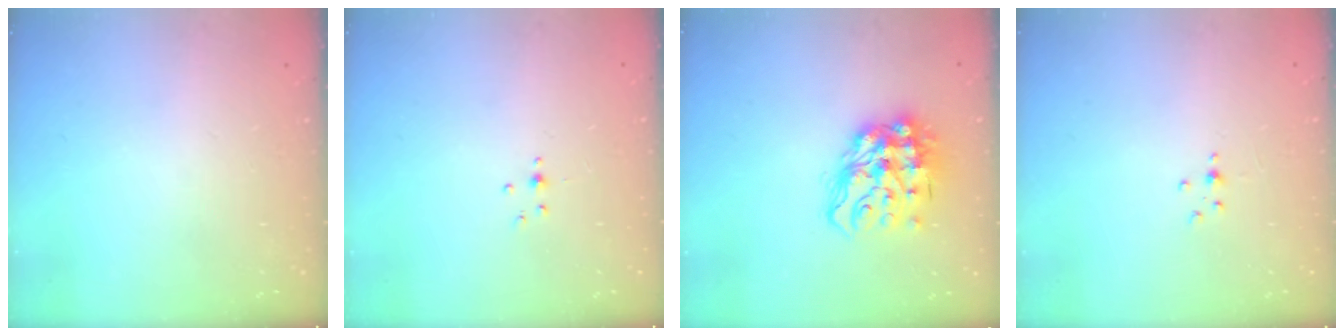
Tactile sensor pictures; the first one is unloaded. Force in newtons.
{"total": 2.3, "press": 1.9, "slide": 1.3}
{"total": 14.9, "press": 14.8, "slide": 1.5}
{"total": 2.0, "press": 2.0, "slide": 0.3}